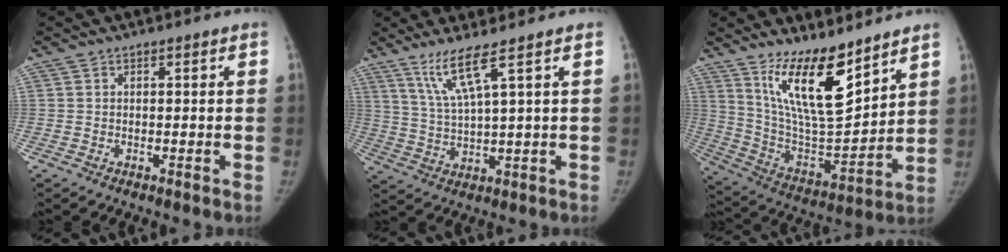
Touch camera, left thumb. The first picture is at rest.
{"total": 7.1, "force": [4.9, 0.1, 5.1], "torque": [-0.105, -0.036, 0.107]}
{"total": 17.1, "force": [11.4, 5.0, 11.7], "torque": [-0.162, -0.084, 0.219]}